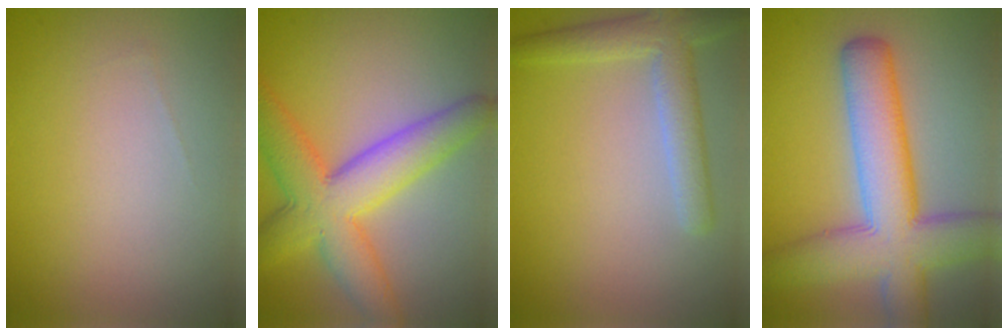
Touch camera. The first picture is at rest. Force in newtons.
{"total": 7.9, "press": 7.9, "slide": 0.1}
{"total": 3.7, "press": 3.6, "slide": 0.4}
{"total": 9.6, "press": 9.6, "slide": 0.4}